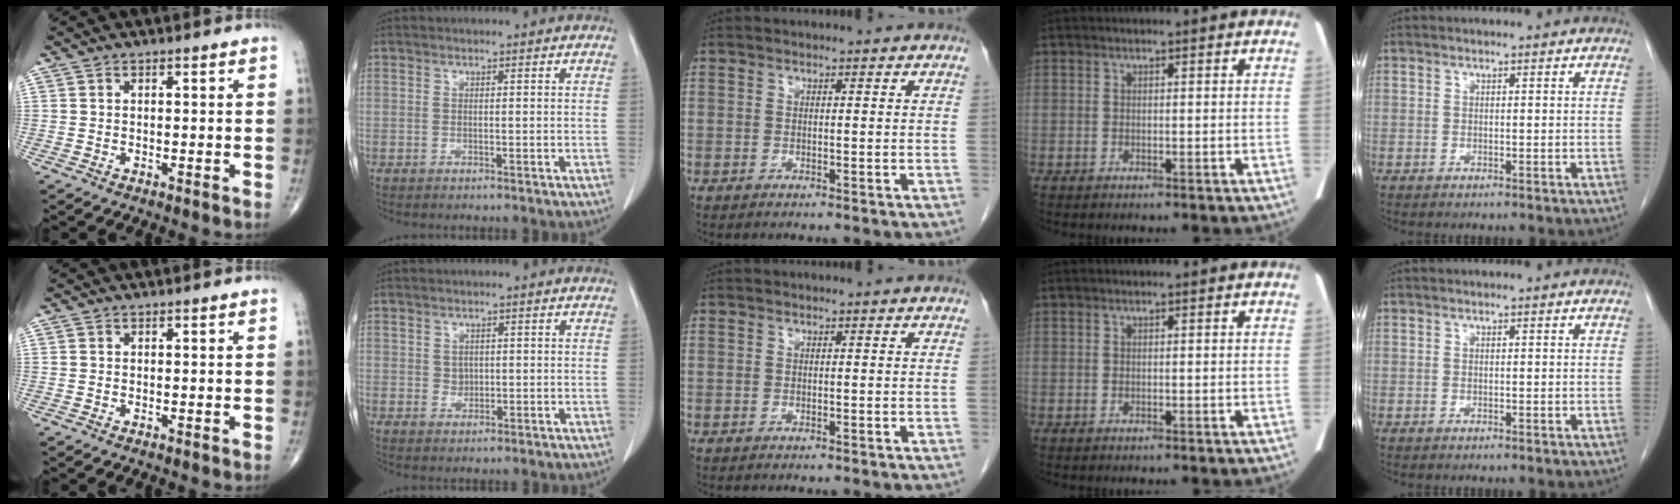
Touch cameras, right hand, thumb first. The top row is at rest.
{"index": {"total": 1.3, "force": [0.2, 1.1, 0.6], "torque": [-0.008, -0.002, 0.007]}}